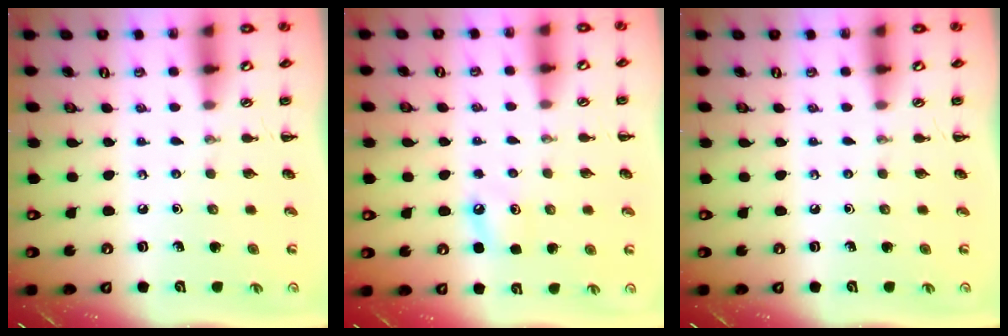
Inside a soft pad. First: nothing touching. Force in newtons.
{"total": 5.9, "press": 5.6, "slide": 1.9}
{"total": 0.0}